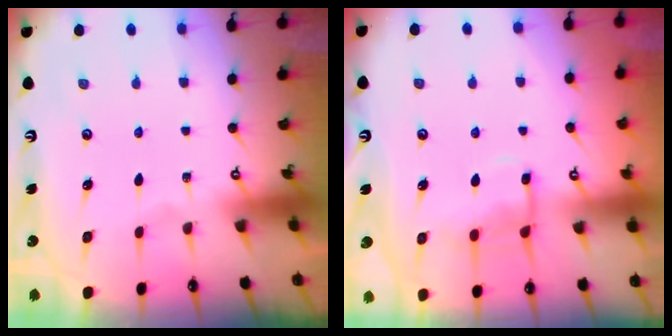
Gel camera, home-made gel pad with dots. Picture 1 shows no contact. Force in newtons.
{"total": 10.6, "press": 10.5, "slide": 1.1}